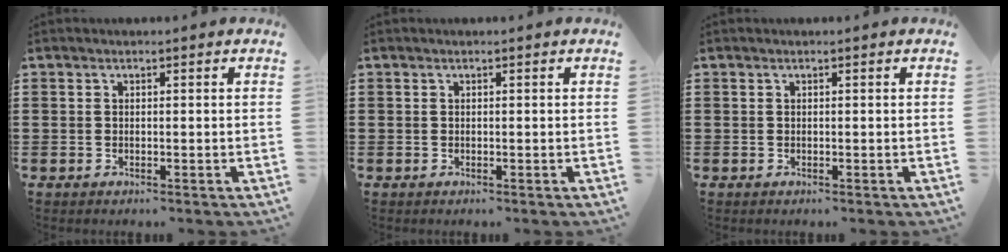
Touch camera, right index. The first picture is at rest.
{"total": 0.0}
{"total": 0.0}